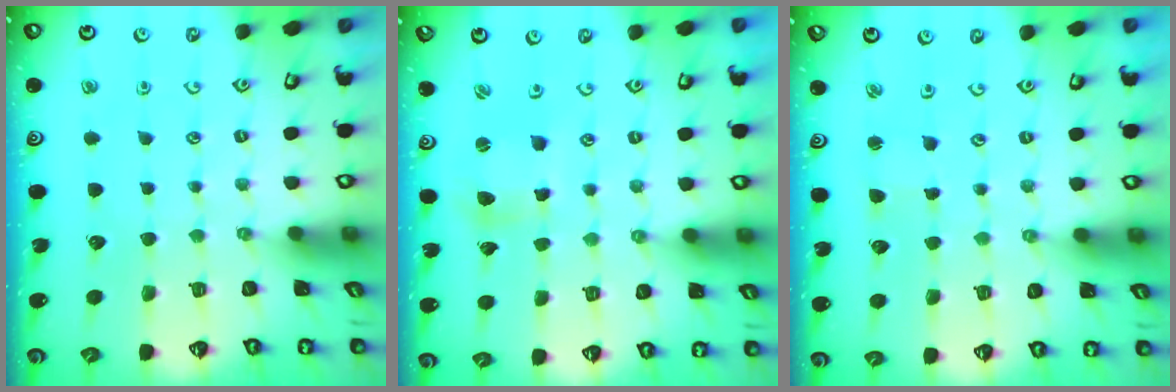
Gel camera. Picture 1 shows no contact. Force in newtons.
{"total": 4.2, "press": 4.1, "slide": 0.5}
{"total": 1.3, "press": 1.2, "slide": 0.1}